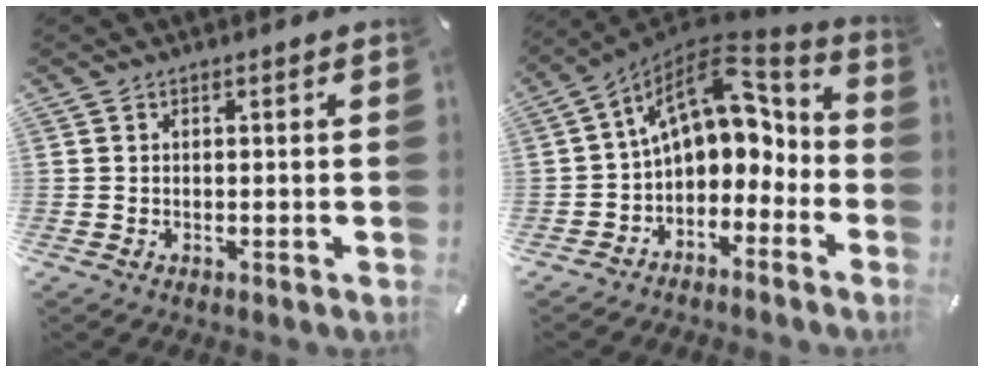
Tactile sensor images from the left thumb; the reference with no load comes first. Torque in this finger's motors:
{"motor_torque": [0.08, 1.85, 1.34, 1.24, 0.44]}